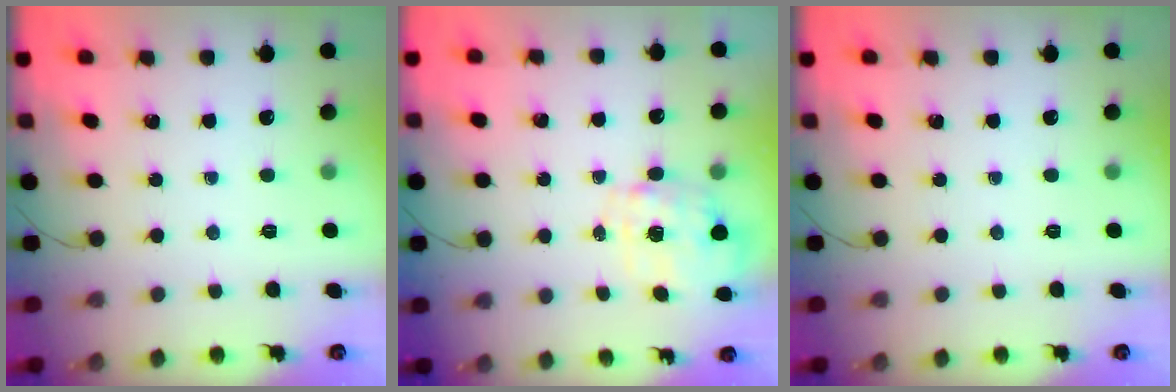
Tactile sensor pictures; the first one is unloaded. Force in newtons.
{"total": 2.9, "press": 2.7, "slide": 0.9}
{"total": 0.0}